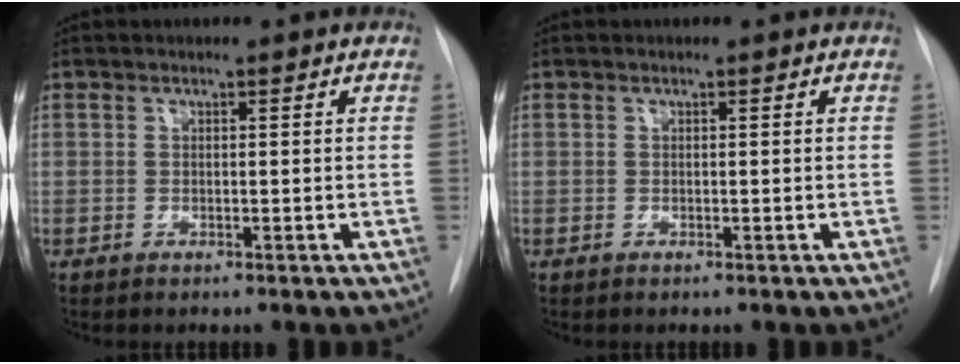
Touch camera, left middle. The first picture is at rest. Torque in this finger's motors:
{"motor_torque": [-0.06, 0.02, 0.03, -0.01]}